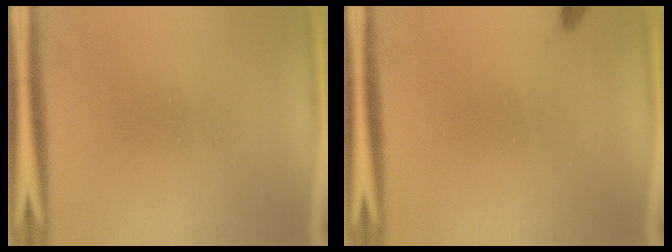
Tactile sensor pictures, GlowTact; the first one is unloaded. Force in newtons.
{"total": 1.1}